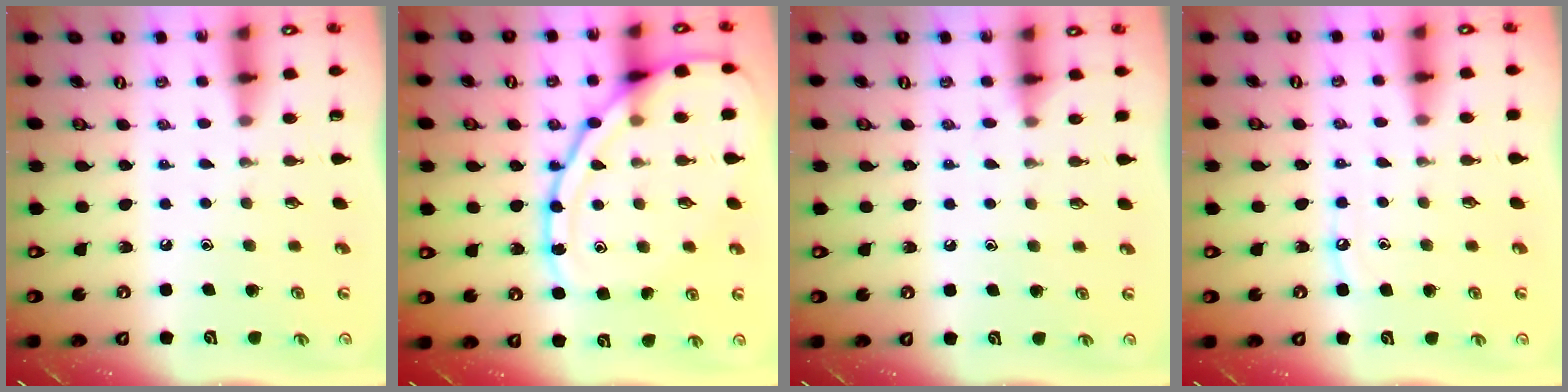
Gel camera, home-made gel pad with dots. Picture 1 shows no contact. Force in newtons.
{"total": 16.2, "press": 16.2, "slide": 1.4}
{"total": 5.1, "press": 5.1, "slide": 0.7}
{"total": 5.9, "press": 5.9, "slide": 0.6}